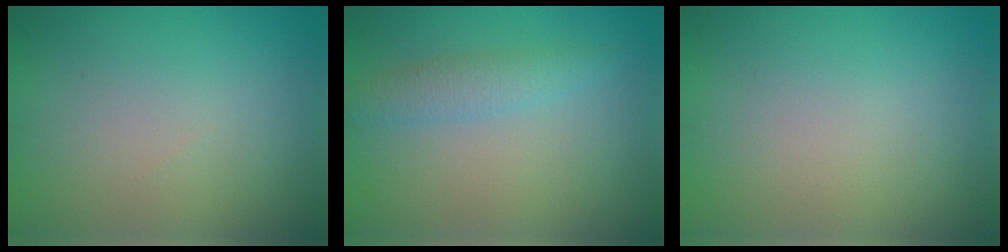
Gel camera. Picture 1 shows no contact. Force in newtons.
{"total": 2.3, "press": 2.3, "slide": 0.1}
{"total": 0.0}